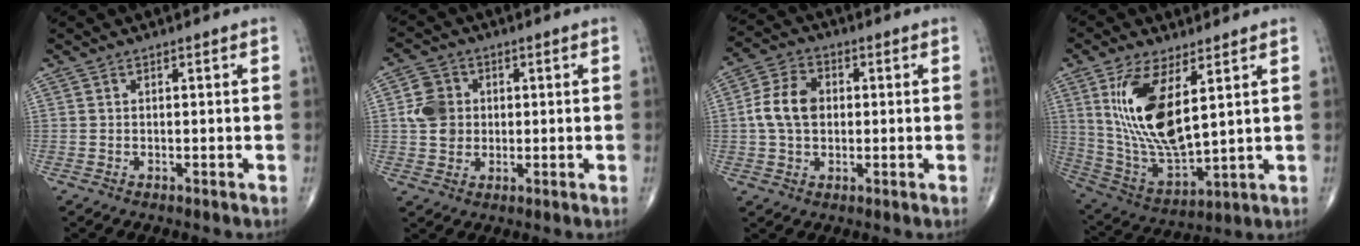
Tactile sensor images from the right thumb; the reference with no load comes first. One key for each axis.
{"total": 6.6, "fx": 0.6, "fy": 5.7, "fz": 3.2, "tx": -0.043, "ty": 0.004, "tz": 0.009}
{"total": 8.6, "fx": 0.5, "fy": 6.2, "fz": 6.0, "tx": -0.104, "ty": 0.017, "tz": 0.003}
{"total": 17.1, "fx": 5.3, "fy": 7.0, "fz": 14.7, "tx": -0.285, "ty": -0.028, "tz": 0.120}